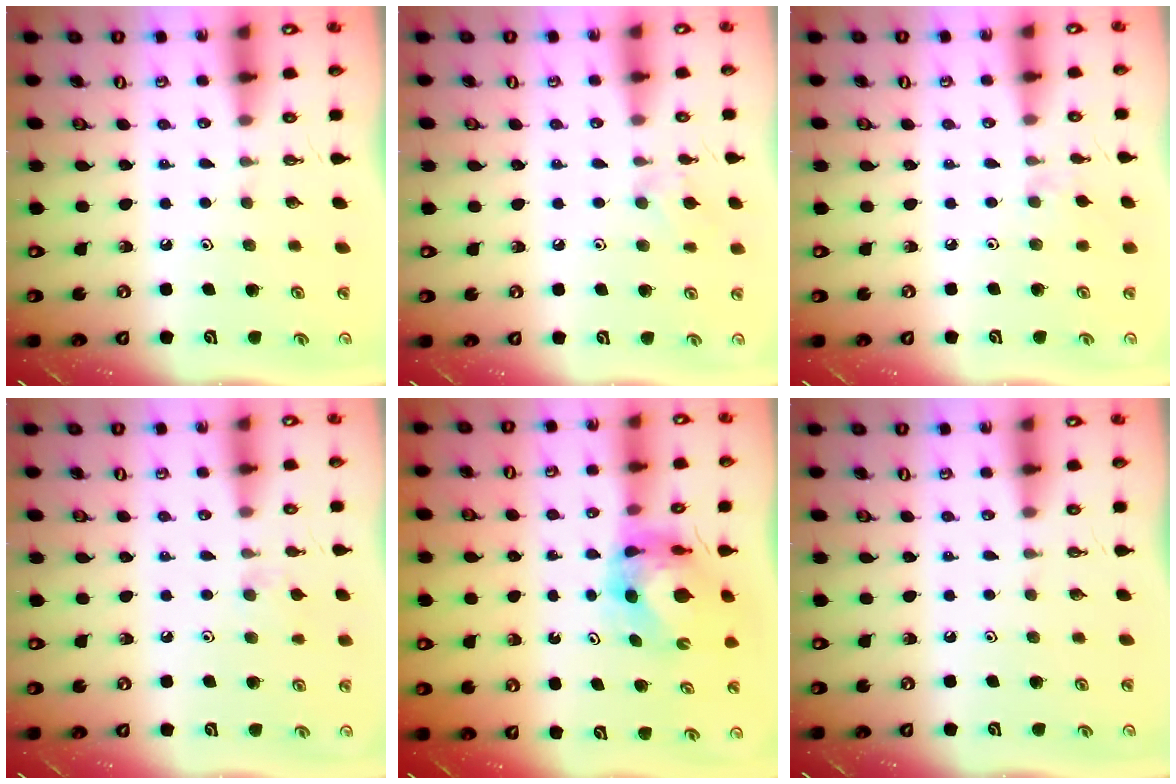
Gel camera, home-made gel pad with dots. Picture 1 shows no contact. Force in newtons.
{"total": 7.3, "press": 7.3, "slide": 0.7}
{"total": 1.5, "press": 1.4, "slide": 0.4}
{"total": 5.5, "press": 5.4, "slide": 0.8}
{"total": 6.9, "press": 6.8, "slide": 0.8}
{"total": 0.0}